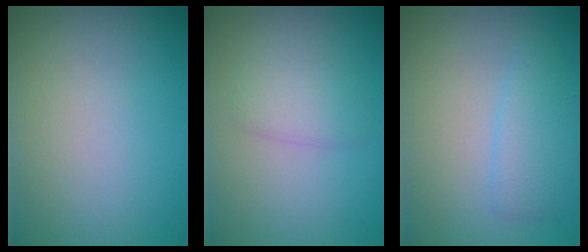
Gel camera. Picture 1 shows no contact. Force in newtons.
{"total": 2.4, "press": 2.4, "slide": 0.1}
{"total": 2.4, "press": 2.4, "slide": 0.1}